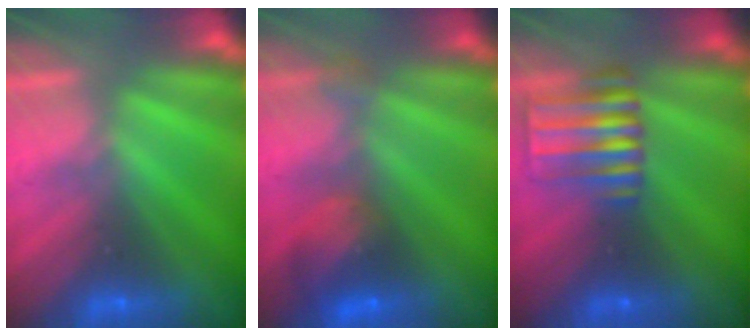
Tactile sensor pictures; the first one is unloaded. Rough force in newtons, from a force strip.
{"total": 6.6}
{"total": 7.1}